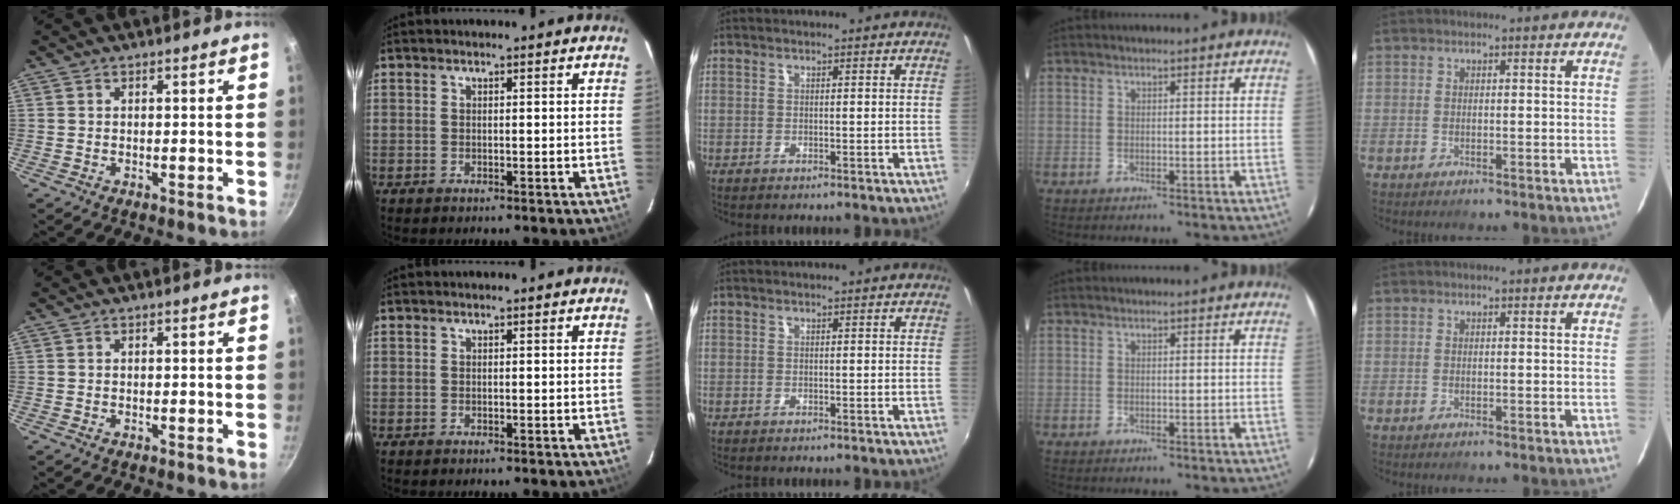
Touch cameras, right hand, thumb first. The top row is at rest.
{}